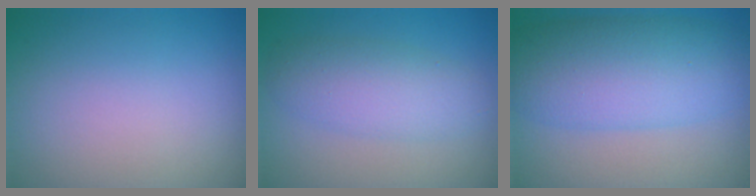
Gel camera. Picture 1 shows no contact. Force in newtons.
{"total": 4.4, "press": 4.4, "slide": 0.2}
{"total": 8.3, "press": 8.3, "slide": 0.0}